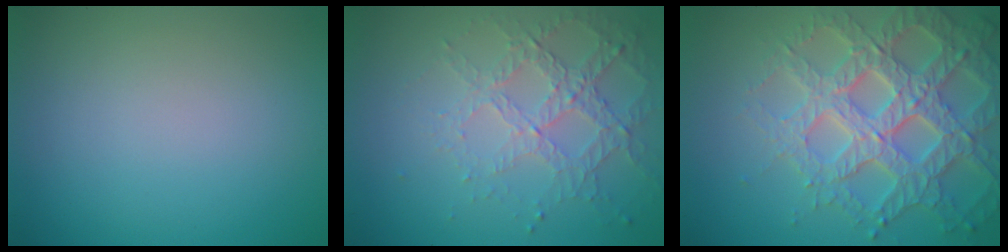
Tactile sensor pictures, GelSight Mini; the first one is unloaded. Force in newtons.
{"total": 4.5, "press": 3.1, "slide": 3.3}
{"total": 7.0, "press": 6.8, "slide": 1.7}